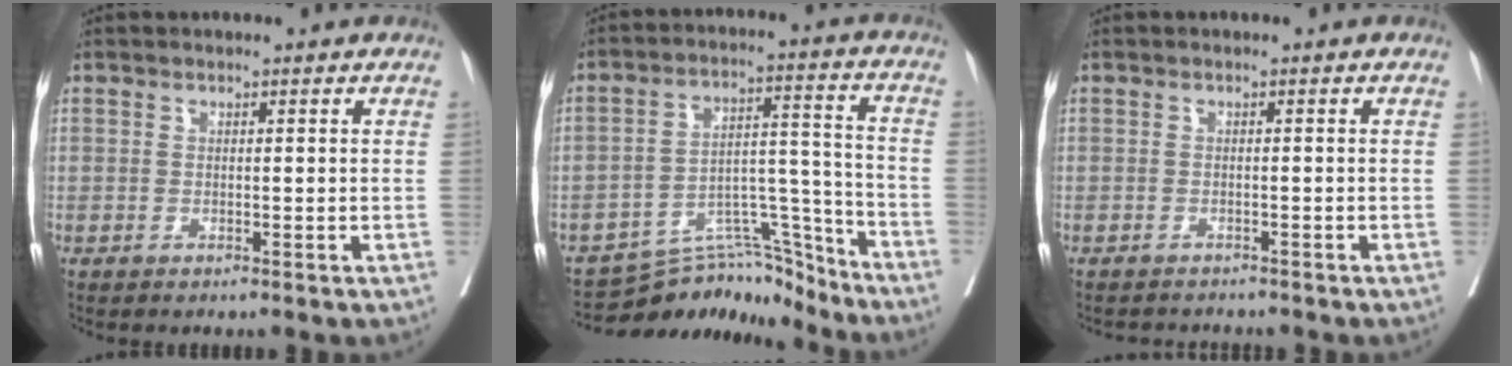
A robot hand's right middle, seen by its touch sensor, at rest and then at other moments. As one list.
[{"total": 12.6, "force": [-12.2, 2.8, 1.9], "torque": [-0.017, 0.047, -0.196]}, {"total": 2.5, "force": [-2.4, 0.5, 0.3], "torque": [-0.001, -0.005, -0.034]}]